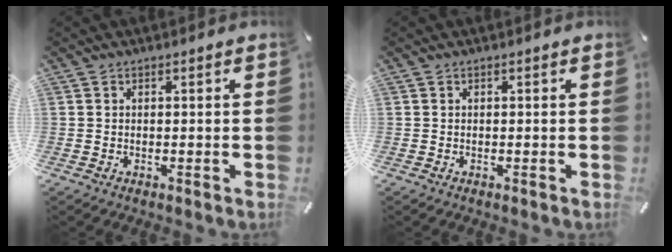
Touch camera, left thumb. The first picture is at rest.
{"total": 0.0}